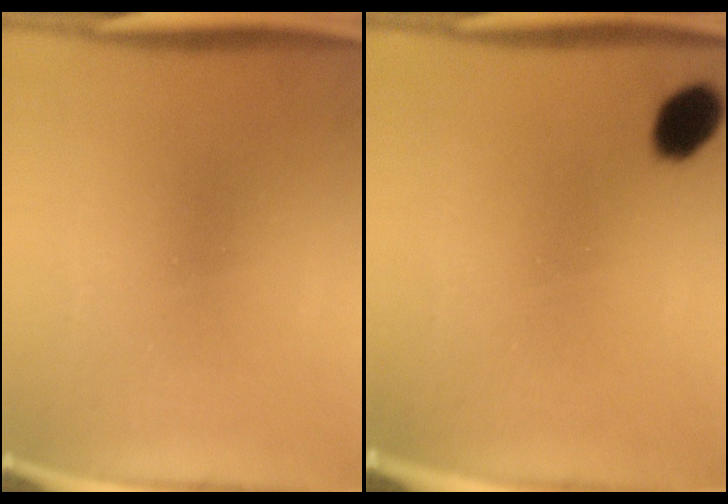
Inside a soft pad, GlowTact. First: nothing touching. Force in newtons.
{"total": 6.2}